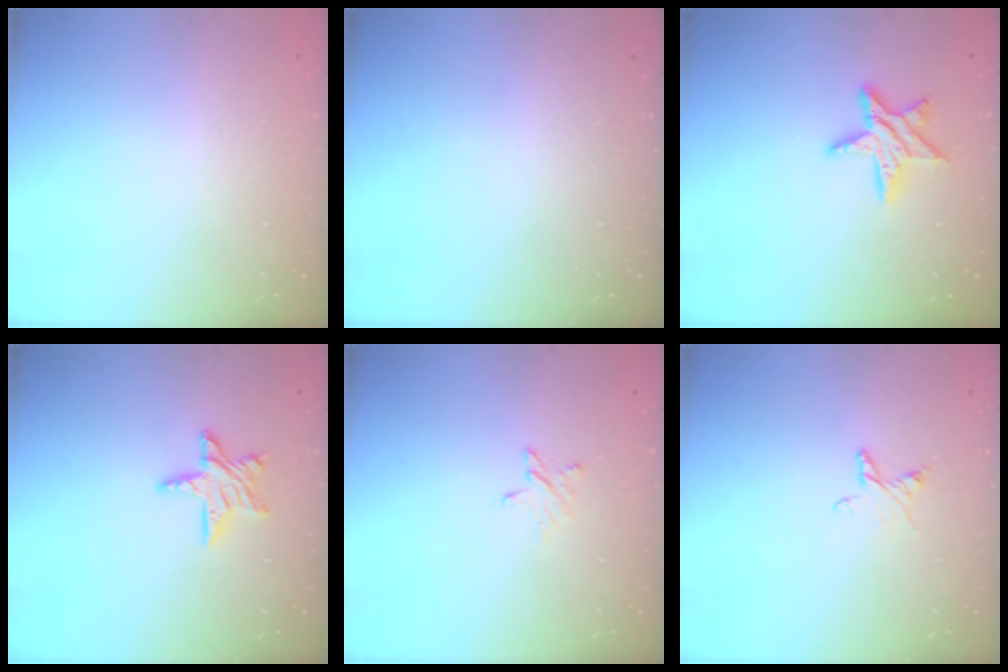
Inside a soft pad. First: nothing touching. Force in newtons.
{"total": 0.0}
{"total": 10.4, "press": 10.4, "slide": 0.5}
{"total": 9.7, "press": 9.6, "slide": 0.9}
{"total": 3.5, "press": 3.5, "slide": 0.3}
{"total": 4.5, "press": 4.4, "slide": 0.4}